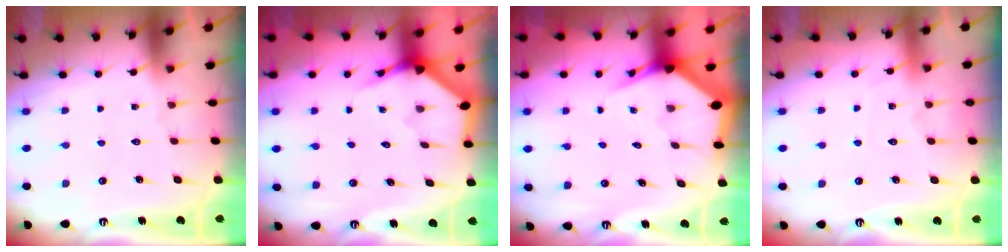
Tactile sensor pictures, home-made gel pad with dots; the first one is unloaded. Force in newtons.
{"total": 3.4, "press": 3.4, "slide": 0.1}
{"total": 3.7, "press": 3.7, "slide": 0.4}
{"total": 5.8, "press": 5.7, "slide": 0.7}